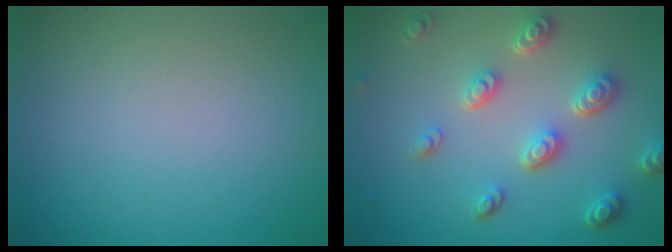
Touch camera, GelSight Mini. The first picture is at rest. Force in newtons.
{"total": 4.7, "press": 3.6, "slide": 3.1}